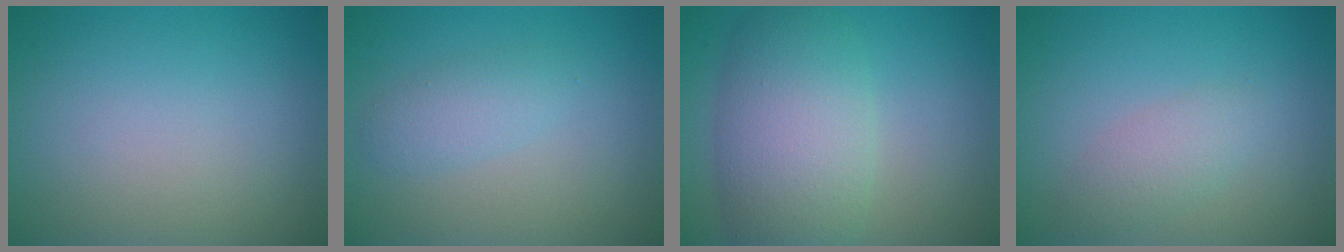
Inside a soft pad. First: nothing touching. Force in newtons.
{"total": 2.0, "press": 2.0, "slide": 0.1}
{"total": 7.9, "press": 7.9, "slide": 0.3}
{"total": 2.1, "press": 2.1, "slide": 0.1}